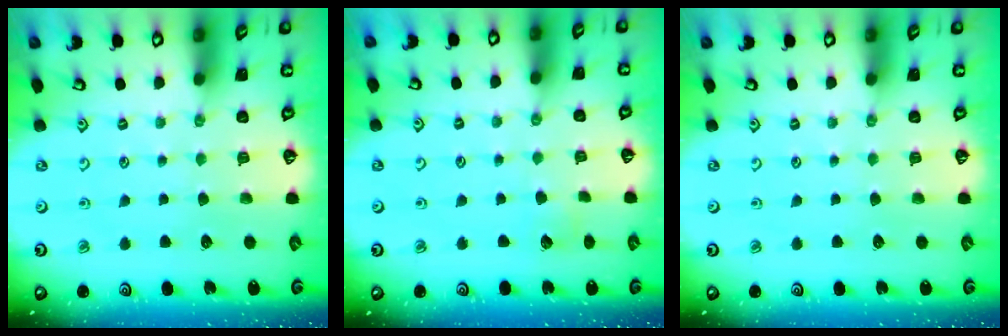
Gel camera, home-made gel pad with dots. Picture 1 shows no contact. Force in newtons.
{"total": 3.2, "press": 3.2, "slide": 0.2}
{"total": 0.0}